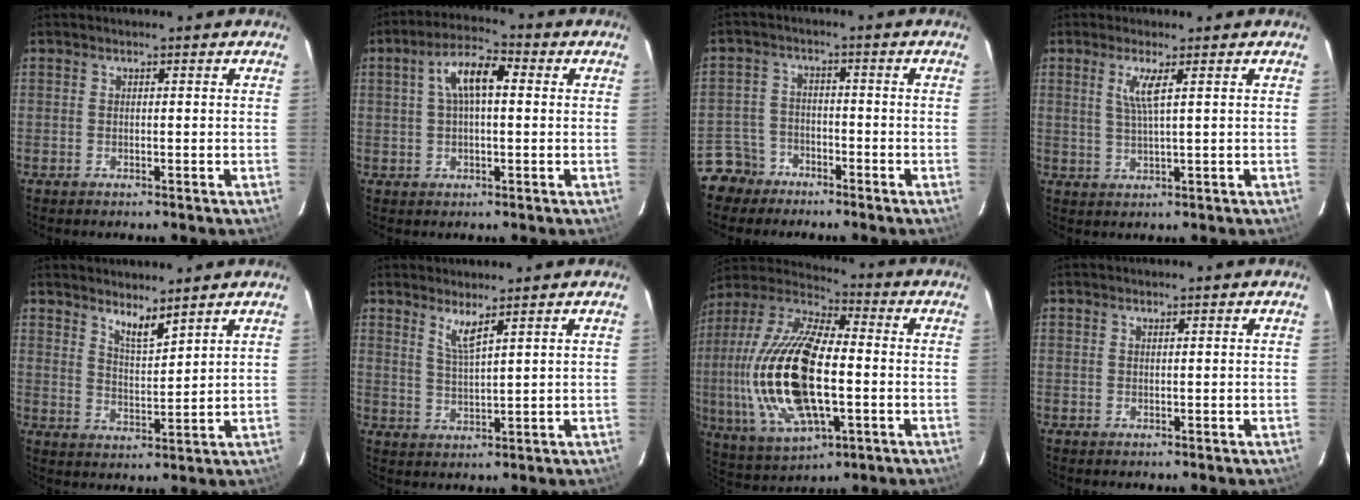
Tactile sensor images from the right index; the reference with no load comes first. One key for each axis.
{"total": 7.7, "fx": 1.5, "fy": 3.2, "fz": 6.9, "tx": -0.131, "ty": 0.023, "tz": 0.027}
{"total": 5.8, "fx": -4.1, "fy": 4.0, "fz": -0.1, "tx": -0.011, "ty": 0.024, "tz": -0.083}
{"total": 3.6, "fx": 1.5, "fy": -0.3, "fz": 3.2, "tx": -0.065, "ty": -0.005, "tz": 0.029}
{"total": 5.1, "fx": 4.3, "fy": 0.8, "fz": 2.6, "tx": -0.045, "ty": -0.006, "tz": 0.075}
{"total": 3.7, "fx": 2.7, "fy": 0.0, "fz": 2.5, "tx": -0.049, "ty": -0.007, "tz": 0.051}
{"total": 24.0, "fx": -2.5, "fy": 10.3, "fz": 21.5, "tx": -0.451, "ty": -0.007, "tz": -0.044}
{"total": 0.0}